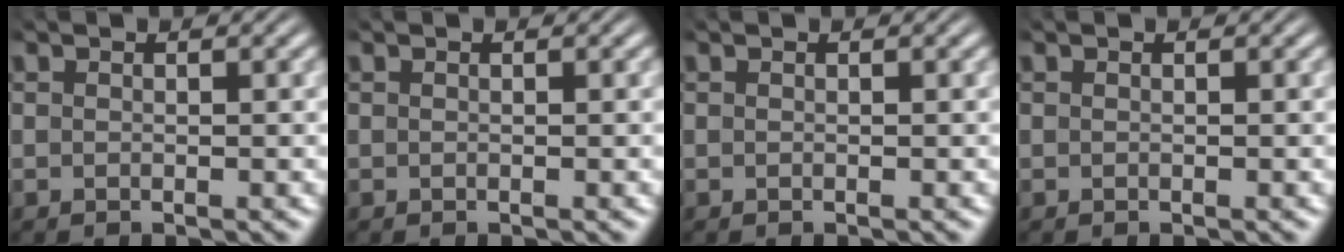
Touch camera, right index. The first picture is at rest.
{"total": 0.0}
{"total": 0.0}
{"total": 0.0}